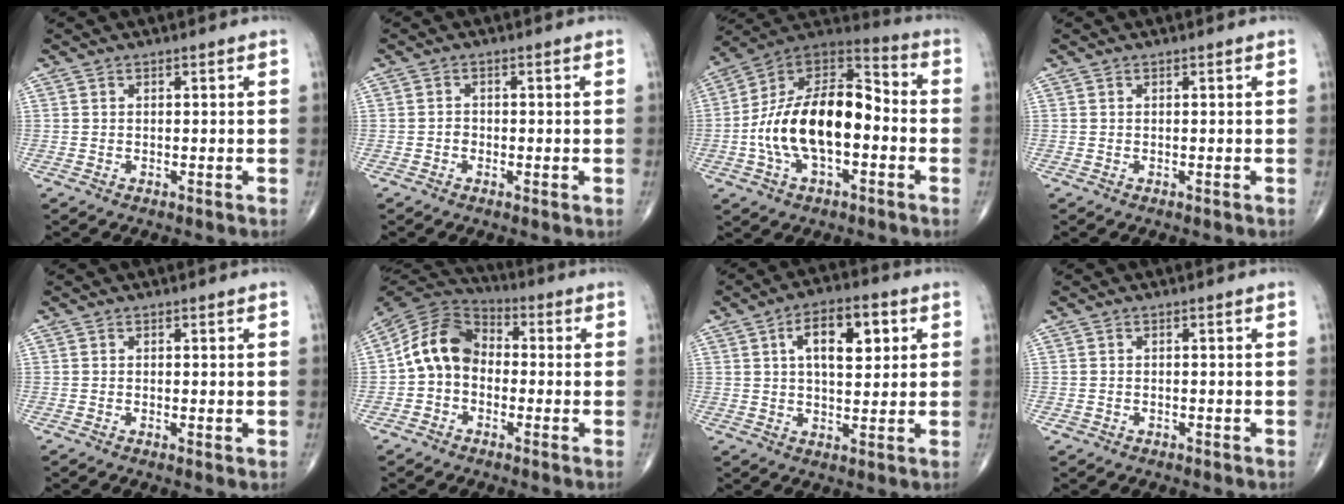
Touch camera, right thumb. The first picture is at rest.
{"total": 1.5, "force": [-0.5, 1.0, 1.0], "torque": [-0.009, 0.002, -0.013]}
{"total": 20.7, "force": [-3.1, 10.8, 17.3], "torque": [-0.295, 0.044, -0.059]}
{"total": 0.0}
{"total": 1.0, "force": [-0.1, 0.3, 0.9], "torque": [-0.021, -0.005, -0.004]}
{"total": 11.3, "force": [-1.2, 8.8, 7.0], "torque": [-0.116, 0.036, -0.039]}
{"total": 10.9, "force": [3.3, 5.4, 8.8], "torque": [-0.110, 0.002, 0.046]}
{"total": 0.9, "force": [-0.4, 0.7, 0.2], "torque": [-0.004, 0.005, -0.006]}